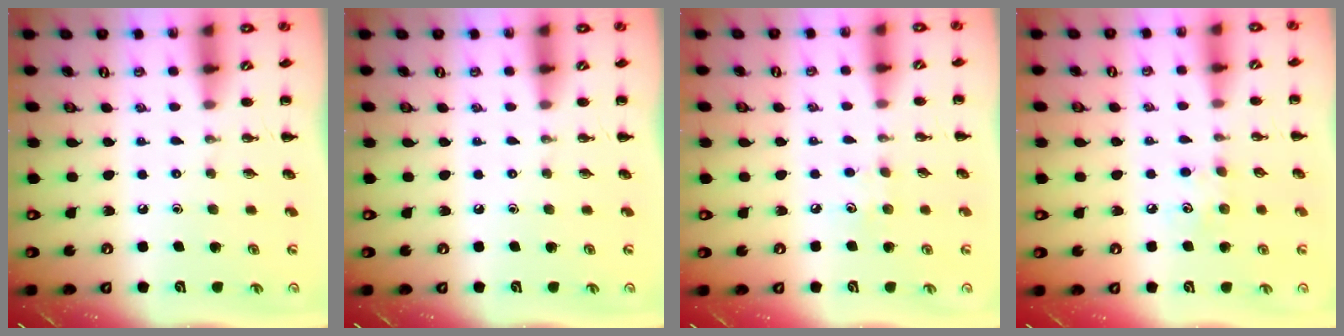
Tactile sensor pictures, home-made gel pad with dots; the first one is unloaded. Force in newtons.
{"total": 0.0}
{"total": 4.8, "press": 4.7, "slide": 1.3}
{"total": 5.6, "press": 5.5, "slide": 1.1}